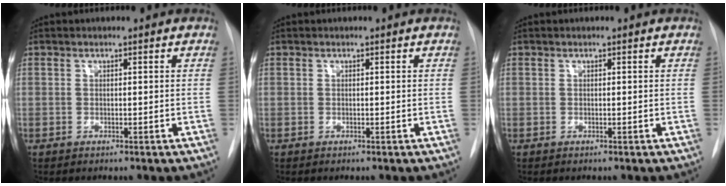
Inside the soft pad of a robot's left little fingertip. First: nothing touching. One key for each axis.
{"total": 0.0}
{"total": 0.0}